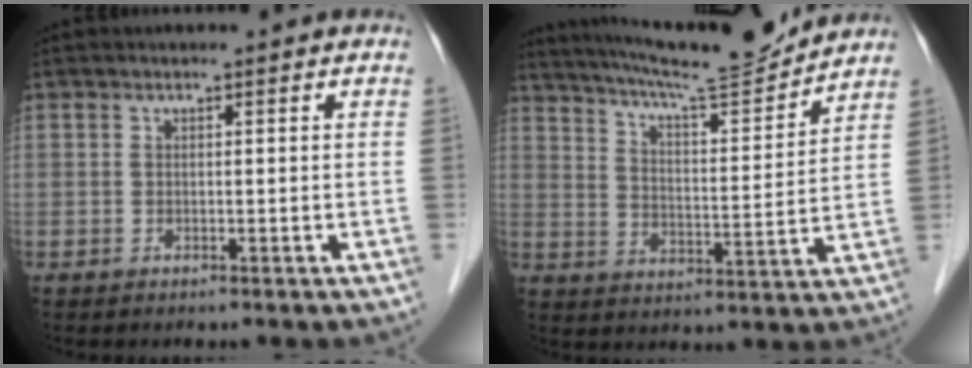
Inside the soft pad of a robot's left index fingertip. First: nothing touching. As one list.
[{"total": 15.1, "force": [14.1, -0.1, 5.5], "torque": [-0.100, -0.008, 0.217]}]